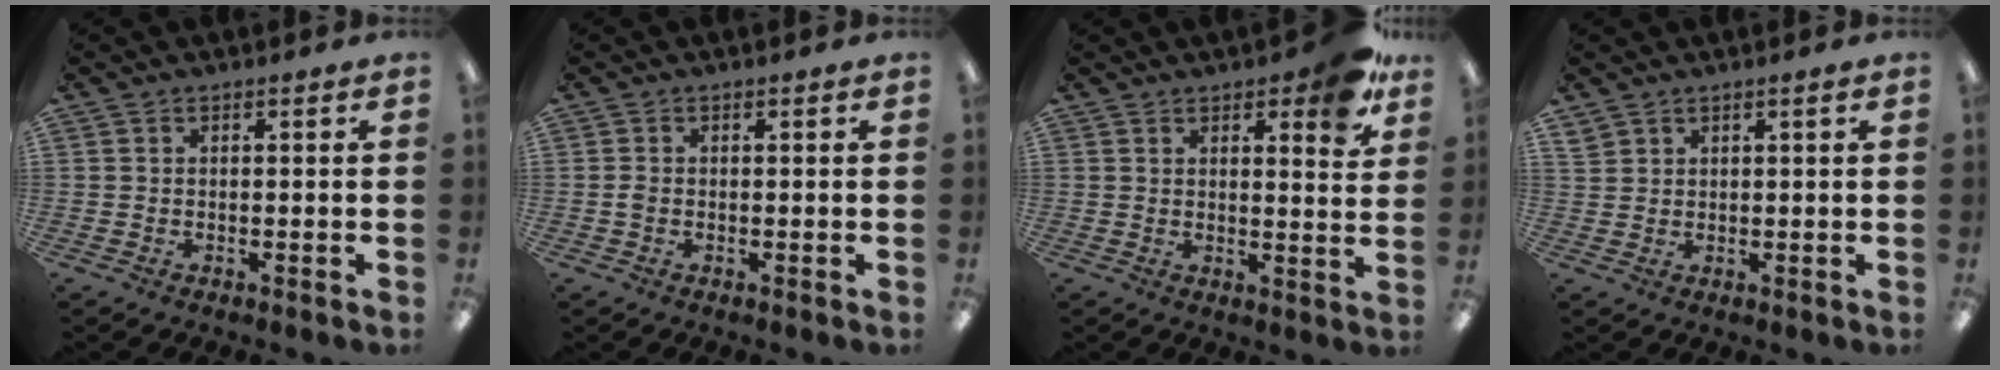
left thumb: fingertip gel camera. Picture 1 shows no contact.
{"total": 1.3, "force": [-0.2, 0.8, 1.0], "torque": [-0.019, 0.001, -0.004]}
{"total": 9.2, "force": [6.3, 2.9, 6.0], "torque": [-0.075, -0.028, 0.104]}
{"total": 2.4, "force": [1.8, 1.1, 1.2], "torque": [-0.025, 0.000, 0.033]}